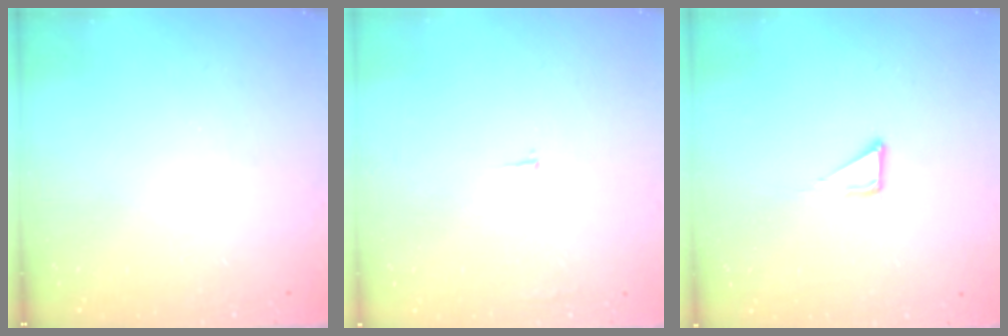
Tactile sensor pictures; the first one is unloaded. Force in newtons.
{"total": 2.3, "press": 2.3, "slide": 0.2}
{"total": 3.5, "press": 3.5, "slide": 0.2}